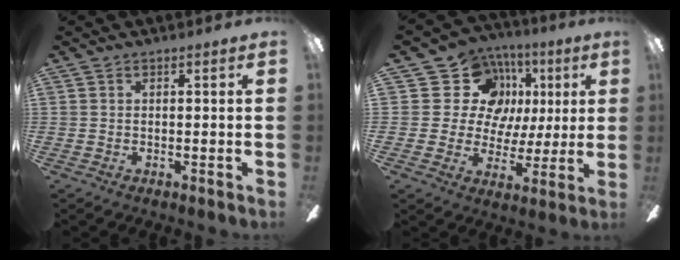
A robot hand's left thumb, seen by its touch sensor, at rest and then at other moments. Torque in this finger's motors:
{"motor_torque": [-0.03, 0.51, -0.22, 0.14, 0.07]}